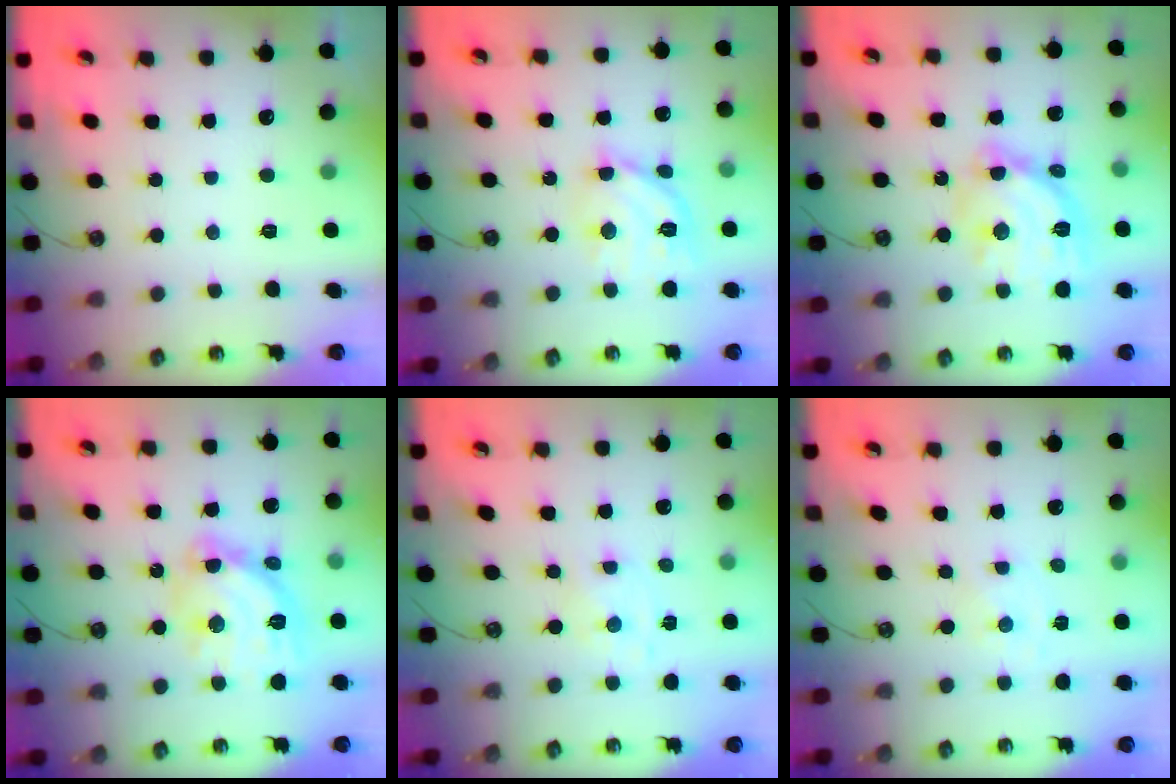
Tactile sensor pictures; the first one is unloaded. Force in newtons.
{"total": 13.2, "press": 13.2, "slide": 1.0}
{"total": 17.2, "press": 17.2, "slide": 1.4}
{"total": 16.2, "press": 16.2, "slide": 1.7}
{"total": 1.5, "press": 1.4, "slide": 0.3}
{"total": 0.0}